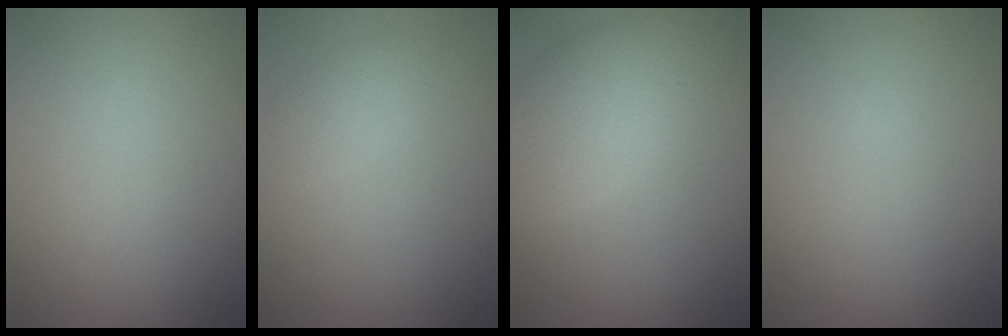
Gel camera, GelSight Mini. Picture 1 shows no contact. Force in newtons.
{"total": 1.7, "press": 1.7, "slide": 0.1}
{"total": 5.6, "press": 5.6, "slide": 0.5}
{"total": 0.0}